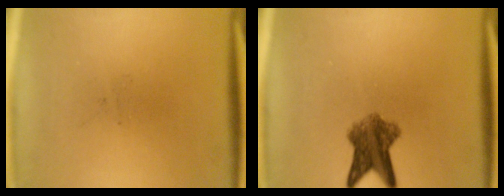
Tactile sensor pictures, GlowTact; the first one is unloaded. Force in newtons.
{"total": 6.1}